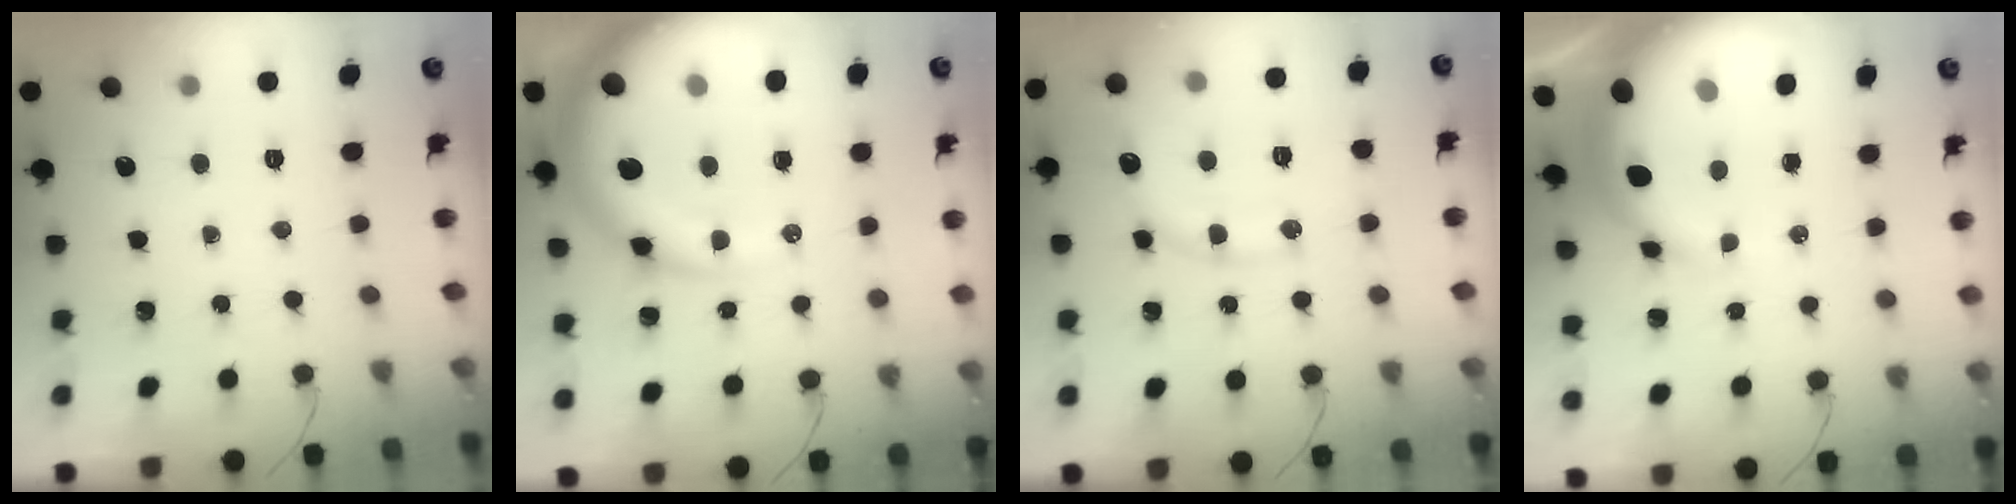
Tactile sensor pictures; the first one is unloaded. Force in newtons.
{"total": 20.6, "press": 20.1, "slide": 4.5}
{"total": 11.1, "press": 11.0, "slide": 1.4}
{"total": 10.6, "press": 10.3, "slide": 2.3}